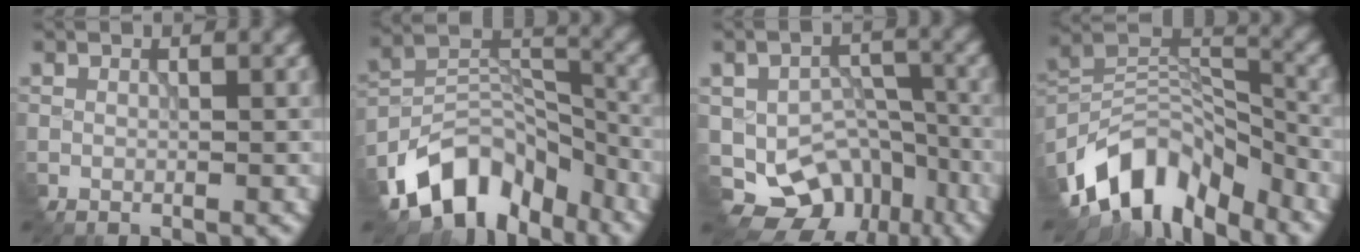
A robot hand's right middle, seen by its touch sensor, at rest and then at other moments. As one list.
[{"total": 9.3, "force": [-6.8, 5.3, 3.4], "torque": [-0.058, 0.004, -0.130]}, {"total": 6.7, "force": [-3.5, 5.0, 2.5], "torque": [-0.034, -0.018, -0.039]}, {"total": 10.5, "force": [-7.9, 4.9, 4.9], "torque": [-0.094, 0.010, -0.151]}]